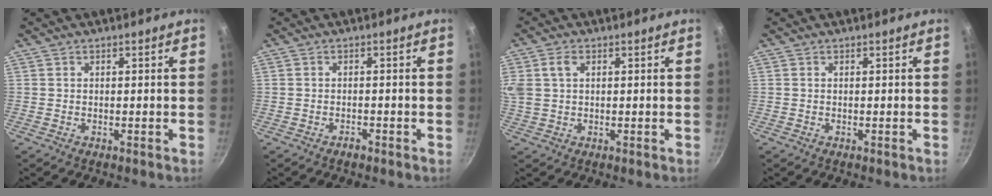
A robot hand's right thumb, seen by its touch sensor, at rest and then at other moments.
{"total": 1.1, "force": [-1.0, 0.4, 0.4], "torque": [-0.007, 0.012, -0.015]}
{"total": 7.5, "force": [2.3, 5.3, 4.8], "torque": [-0.099, 0.014, 0.043]}
{"total": 0.0}